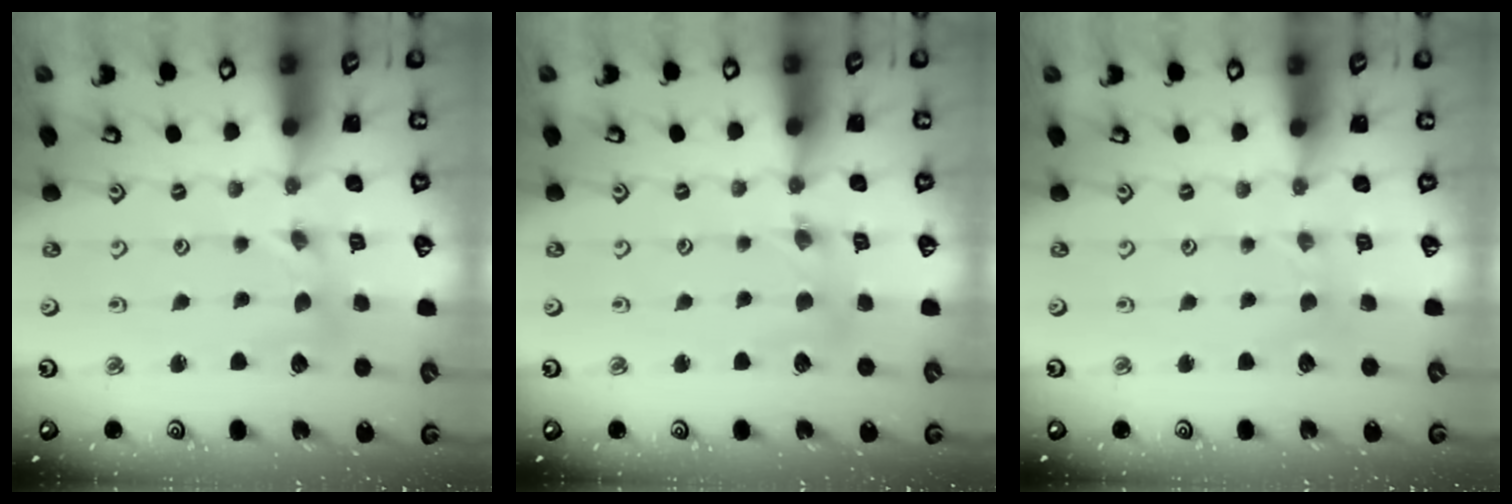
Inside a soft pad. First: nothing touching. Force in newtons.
{"total": 3.9, "press": 3.9, "slide": 0.4}
{"total": 0.0}